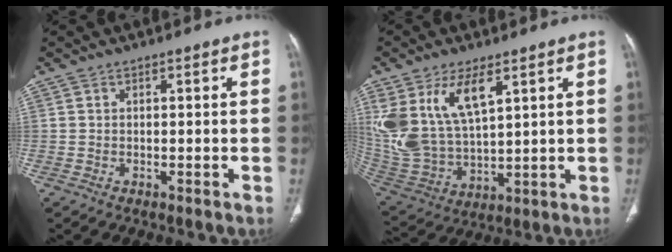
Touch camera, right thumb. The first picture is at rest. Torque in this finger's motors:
{"motor_torque": [1.93, 2.37, 1.55, 0.86, 0.20]}